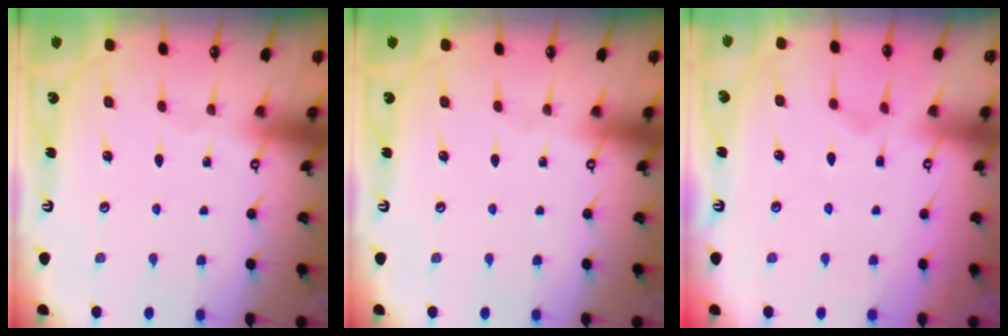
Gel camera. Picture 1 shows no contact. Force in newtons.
{"total": 0.0}
{"total": 3.6, "press": 3.4, "slide": 1.1}